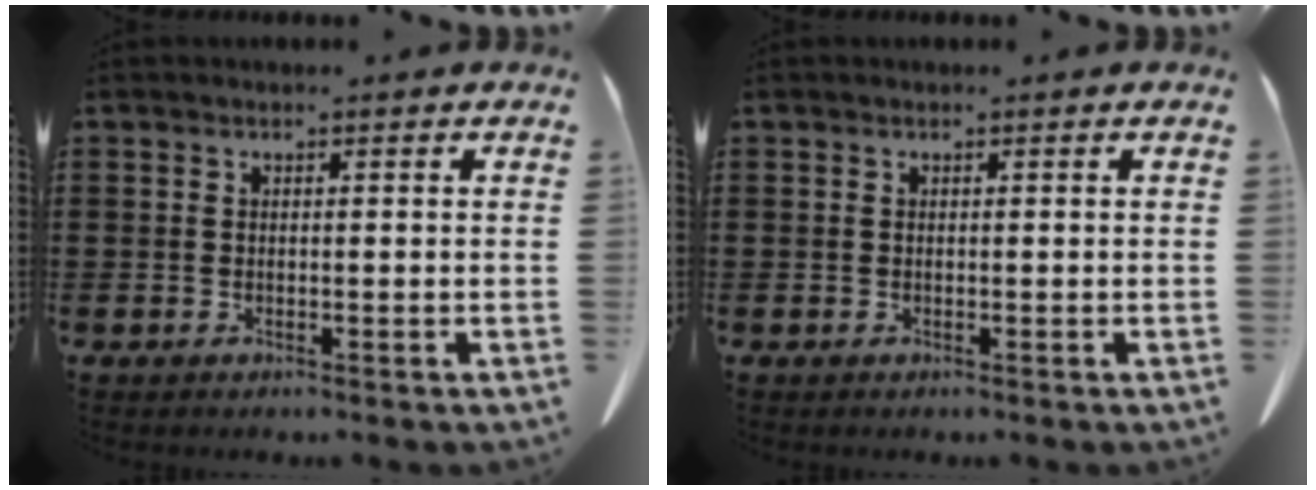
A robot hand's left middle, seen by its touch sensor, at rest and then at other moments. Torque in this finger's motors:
{"motor_torque": [-0.04, 0.04, -0.03, -0.01]}